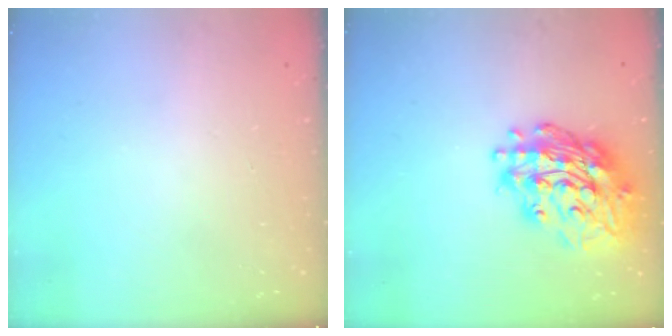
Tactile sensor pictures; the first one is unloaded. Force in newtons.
{"total": 20.7, "press": 20.6, "slide": 1.9}